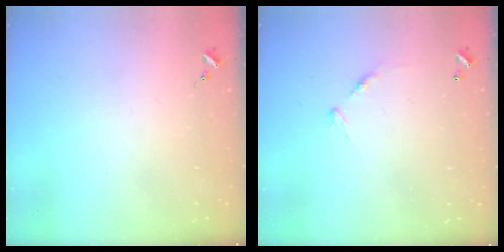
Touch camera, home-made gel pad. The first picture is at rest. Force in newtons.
{"total": 7.3, "press": 7.3, "slide": 0.5}